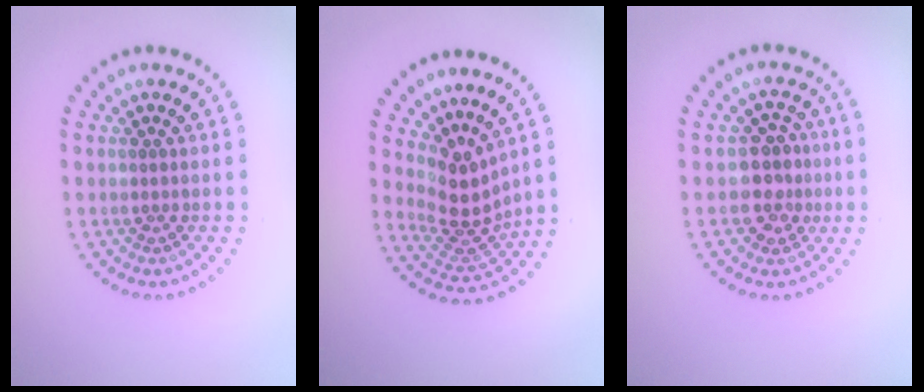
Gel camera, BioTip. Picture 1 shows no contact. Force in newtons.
{"total": 3.8, "press": 2.7, "slide": 2.6}
{"total": 3.2, "press": 3.0, "slide": 1.1}